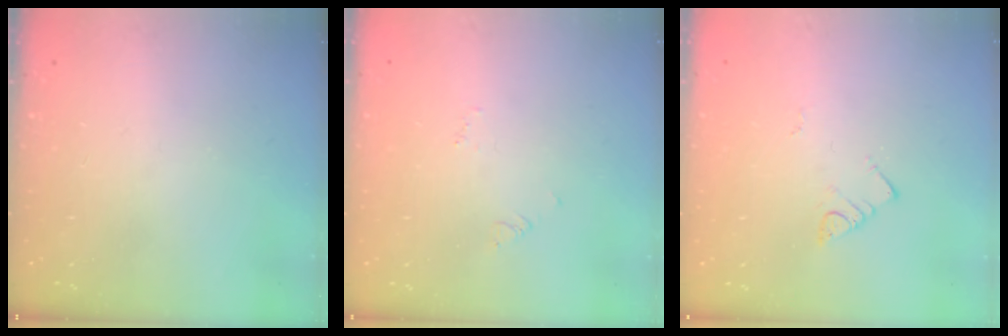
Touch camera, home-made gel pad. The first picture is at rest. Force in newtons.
{"total": 2.7, "press": 2.7, "slide": 0.2}
{"total": 2.9, "press": 2.9, "slide": 0.3}